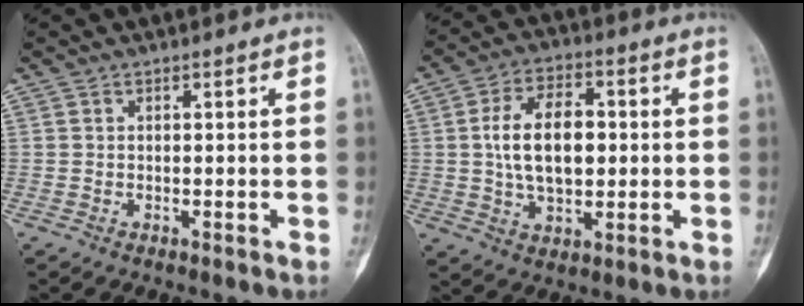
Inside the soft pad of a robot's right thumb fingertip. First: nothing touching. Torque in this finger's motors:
{"motor_torque": [0.63, 2.77, 0.82, -0.71, 0.41]}